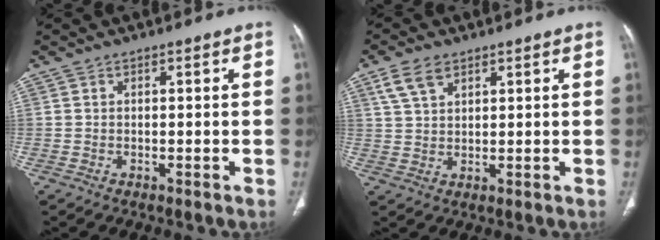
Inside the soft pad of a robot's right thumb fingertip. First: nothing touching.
{"total": 5.5, "force": [3.1, 3.1, 3.3], "torque": [-0.060, -0.005, 0.068]}